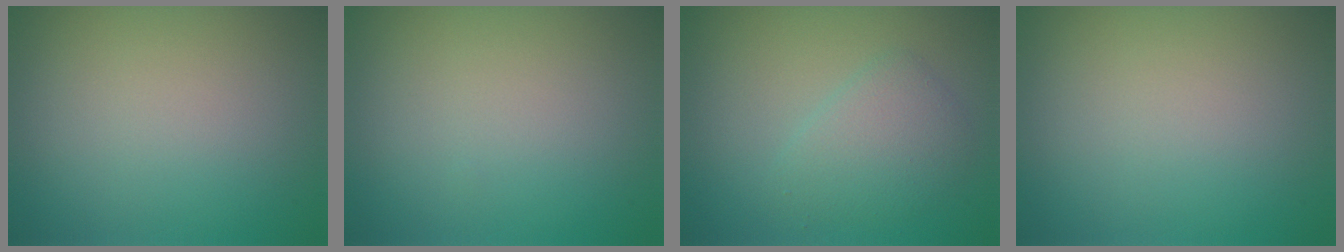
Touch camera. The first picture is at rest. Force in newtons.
{"total": 0.0}
{"total": 2.7, "press": 2.7, "slide": 0.2}
{"total": 0.0}